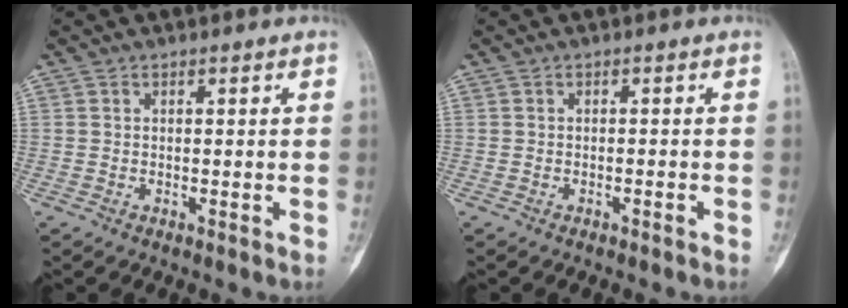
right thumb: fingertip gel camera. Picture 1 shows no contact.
{"total": 0.7, "force": [-0.5, 0.1, 0.5], "torque": [-0.014, 0.008, -0.004]}